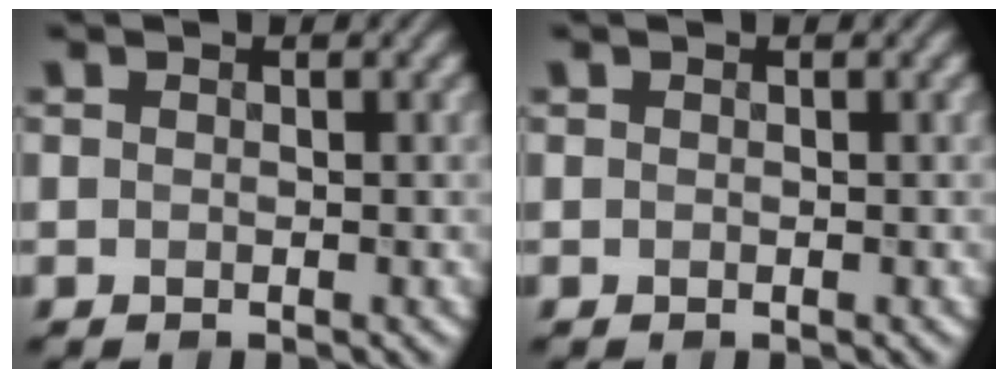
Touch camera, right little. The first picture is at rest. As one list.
[{"total": 0.0}]